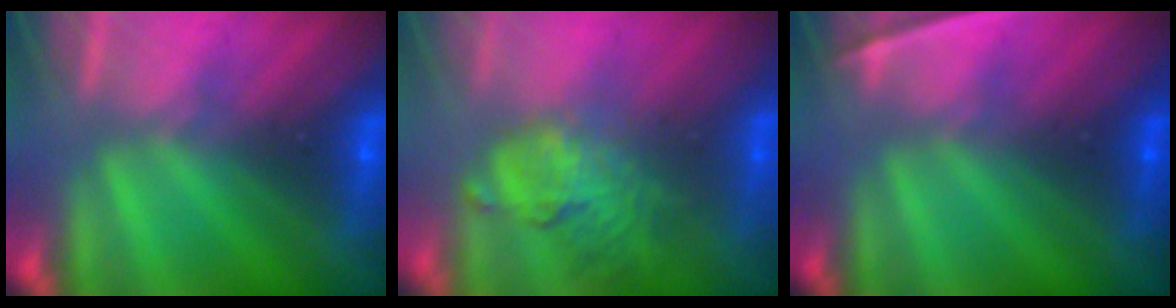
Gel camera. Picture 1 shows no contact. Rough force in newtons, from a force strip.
{"total": 2.8}
{"total": 2.2}